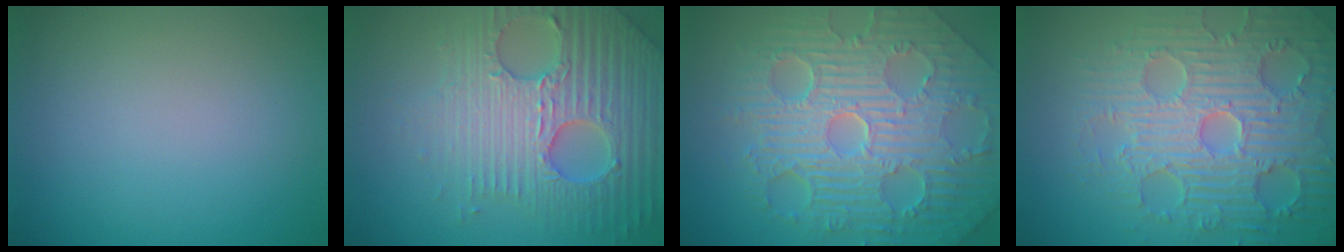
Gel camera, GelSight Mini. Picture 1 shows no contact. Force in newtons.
{"total": 7.3, "press": 7.1, "slide": 1.8}
{"total": 11.2, "press": 7.4, "slide": 8.5}
{"total": 8.3, "press": 6.4, "slide": 5.2}